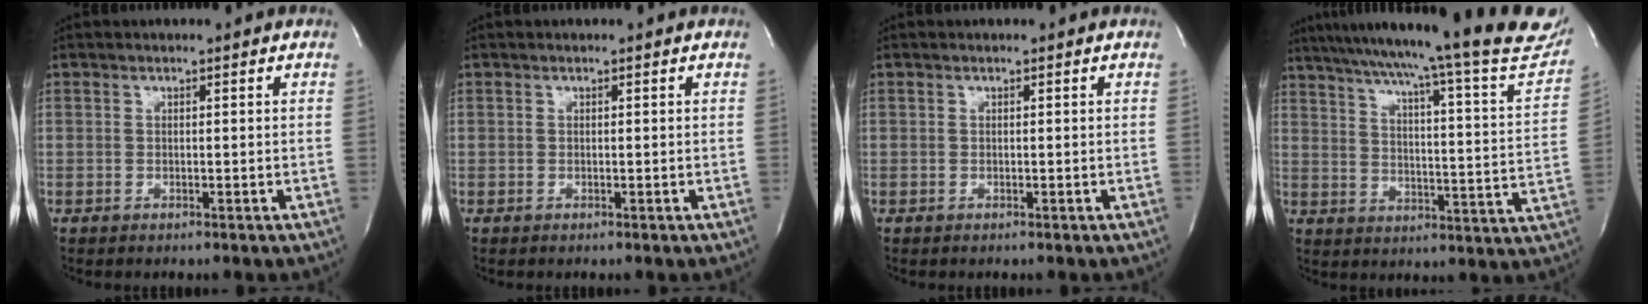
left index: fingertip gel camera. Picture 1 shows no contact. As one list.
[{"total": 0.0}, {"total": 0.0}, {"total": 29.9, "force": [25.6, 1.2, 15.5], "torque": [-0.233, -0.053, 0.321]}]